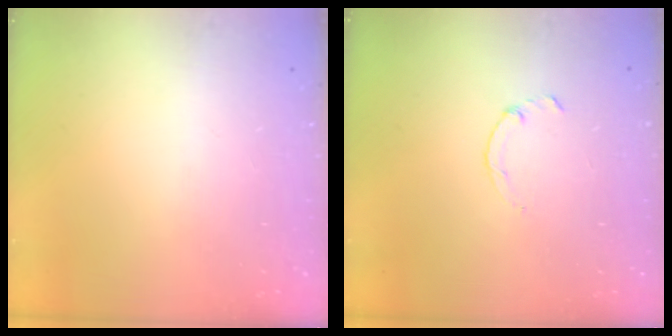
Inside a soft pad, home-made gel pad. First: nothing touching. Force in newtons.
{"total": 1.5, "press": 1.4, "slide": 0.3}